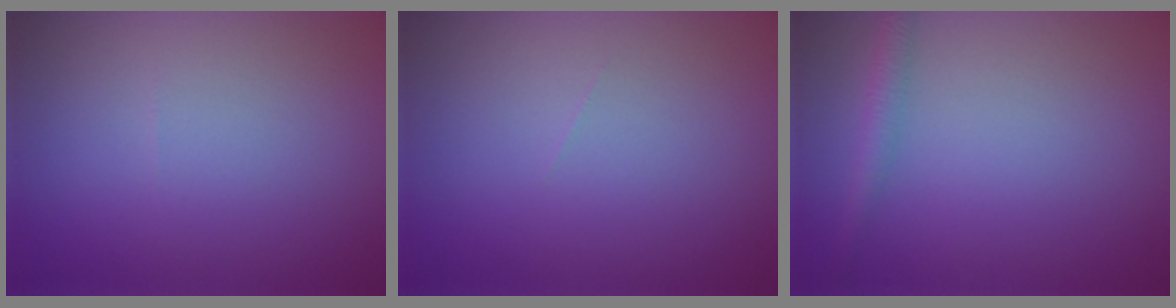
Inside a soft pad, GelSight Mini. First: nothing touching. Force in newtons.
{"total": 0.0}
{"total": 2.0, "press": 2.0, "slide": 0.1}